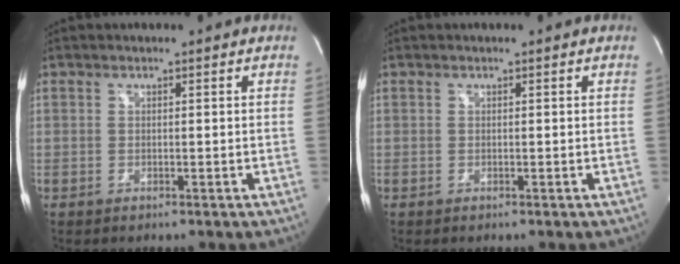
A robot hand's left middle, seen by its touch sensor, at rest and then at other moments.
{"total": 0.0}